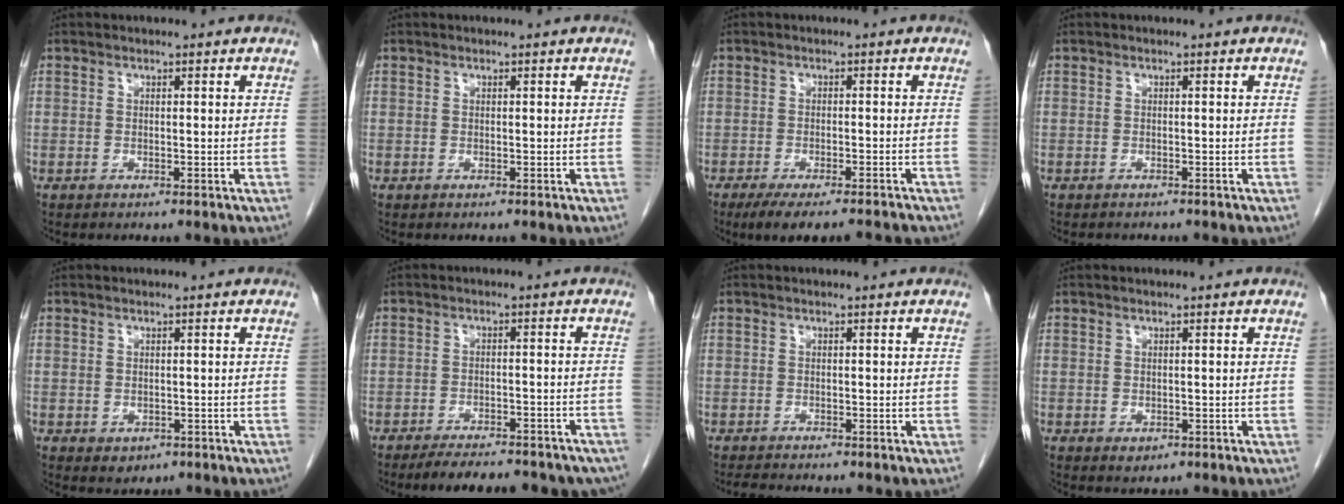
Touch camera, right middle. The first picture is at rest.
{"total": 0.0}
{"total": 9.6, "force": [-8.3, 0.9, 4.7], "torque": [-0.061, -0.008, -0.117]}
{"total": 1.5, "force": [-1.4, 0.5, 0.4], "torque": [-0.010, -0.002, -0.016]}
{"total": 1.8, "force": [-0.6, 1.4, 0.9], "torque": [-0.012, 0.000, 0.003]}
{"total": 15.1, "force": [-13.1, 4.2, 6.1], "torque": [-0.078, 0.005, -0.158]}
{"total": 2.0, "force": [-1.8, 0.0, 0.7], "torque": [-0.015, -0.006, -0.030]}
{"total": 1.1, "force": [-0.4, 0.9, 0.7], "torque": [-0.011, -0.001, 0.003]}